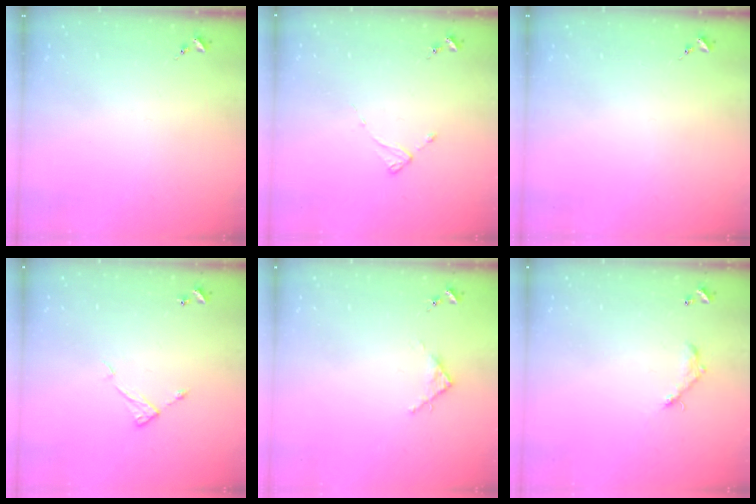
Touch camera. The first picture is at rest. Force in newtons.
{"total": 2.0, "press": 2.0, "slide": 0.3}
{"total": 0.0}
{"total": 6.5, "press": 6.5, "slide": 0.3}
{"total": 3.1, "press": 3.1, "slide": 0.4}
{"total": 5.8, "press": 5.8, "slide": 0.3}